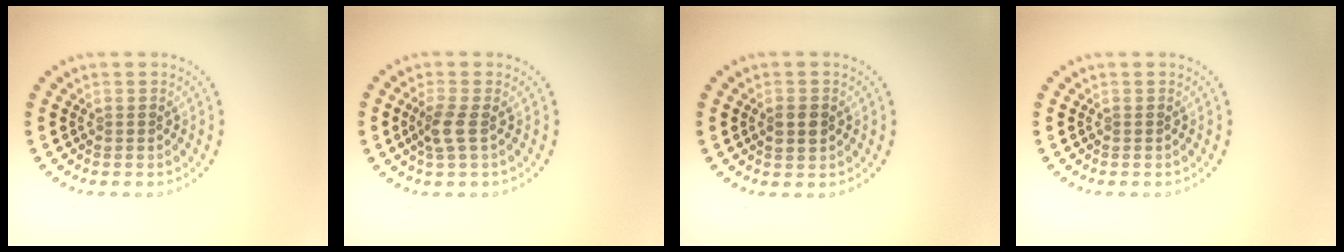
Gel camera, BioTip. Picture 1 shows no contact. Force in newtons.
{"total": 2.0, "press": 1.8, "slide": 1.0}
{"total": 1.7, "press": 1.7, "slide": 0.1}
{"total": 0.0}